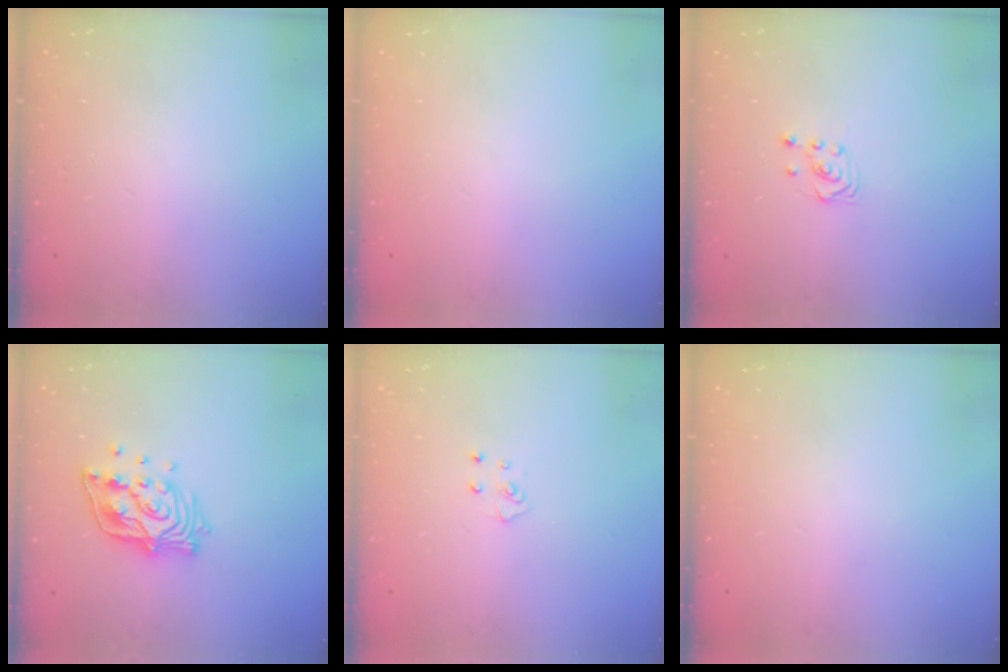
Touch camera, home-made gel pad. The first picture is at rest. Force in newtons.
{"total": 0.0}
{"total": 2.9, "press": 2.6, "slide": 1.4}
{"total": 14.7, "press": 14.6, "slide": 1.4}
{"total": 4.6, "press": 4.6, "slide": 0.4}
{"total": 0.0}